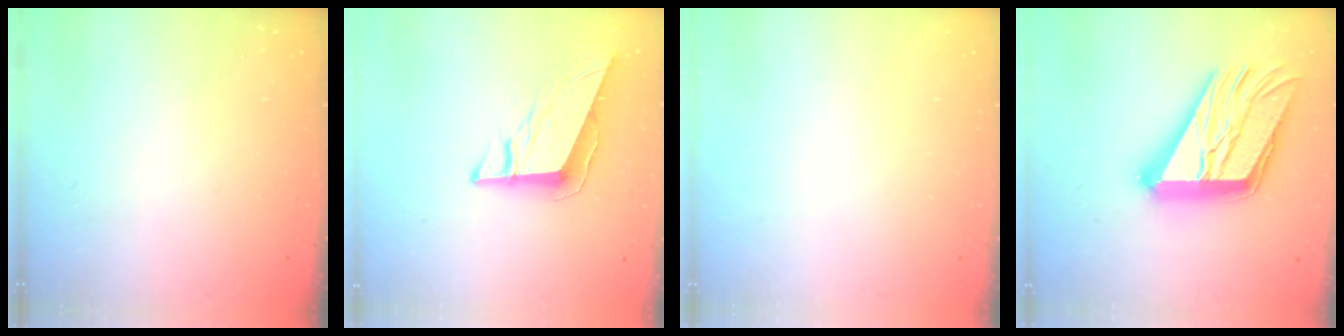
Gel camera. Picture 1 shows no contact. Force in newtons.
{"total": 9.1, "press": 9.1, "slide": 0.3}
{"total": 0.0}
{"total": 28.7, "press": 28.6, "slide": 3.0}